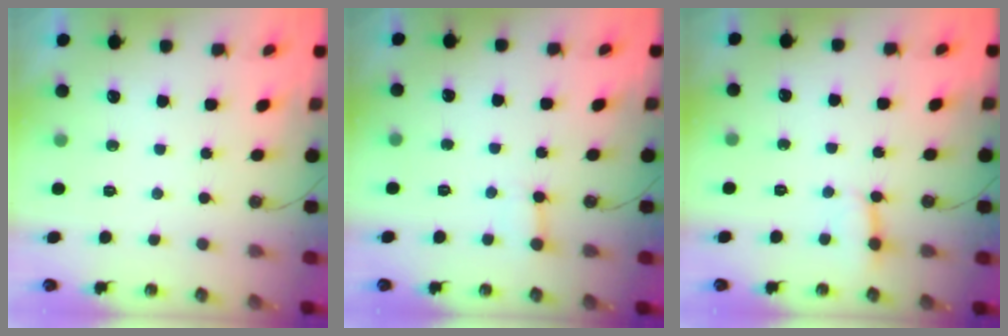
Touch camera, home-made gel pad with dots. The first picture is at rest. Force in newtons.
{"total": 2.8, "press": 2.8, "slide": 0.5}
{"total": 4.8, "press": 4.8, "slide": 0.5}